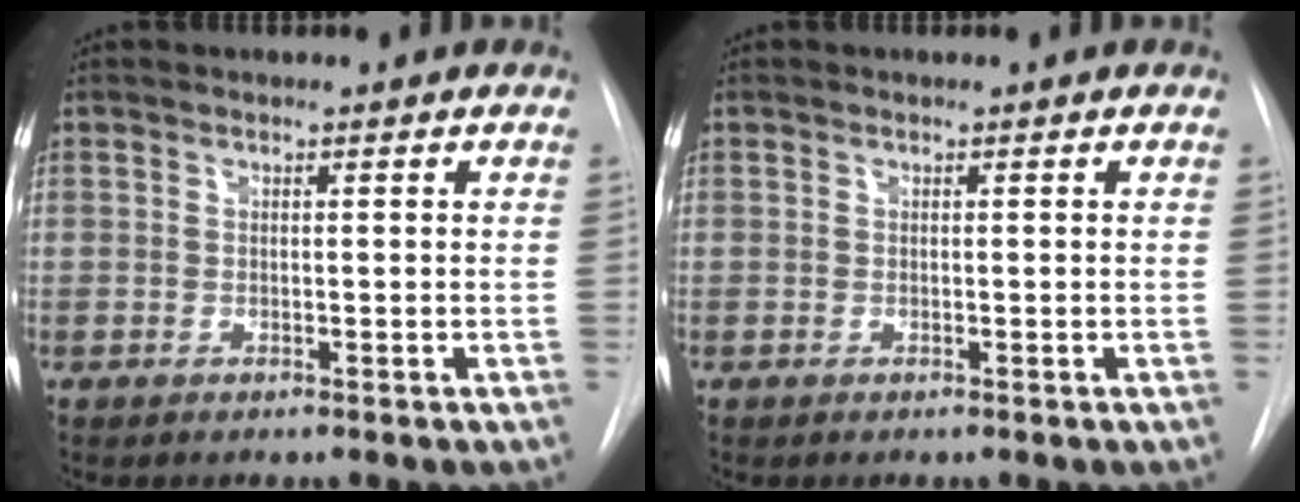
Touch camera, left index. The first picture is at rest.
{"total": 0.0}